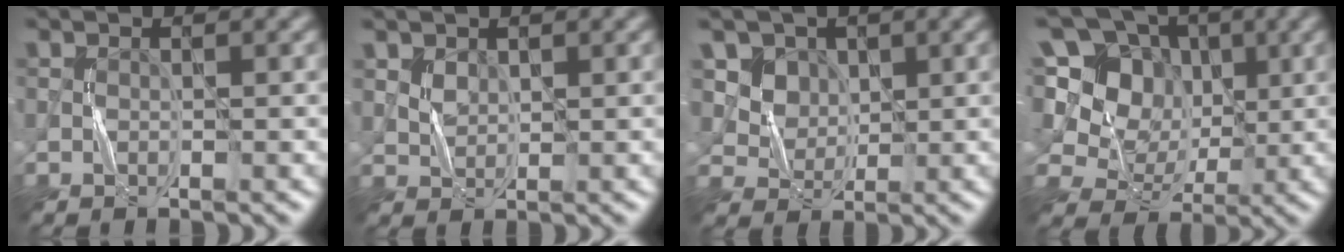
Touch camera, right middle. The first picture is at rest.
{"total": 1.6, "force": [1.0, 1.1, 0.6], "torque": [-0.017, -0.001, 0.024]}
{"total": 5.5, "force": [2.7, 4.3, 2.1], "torque": [-0.059, -0.009, 0.062]}
{"total": 12.5, "force": [3.8, 9.8, 6.8], "torque": [-0.157, 0.041, 0.046]}